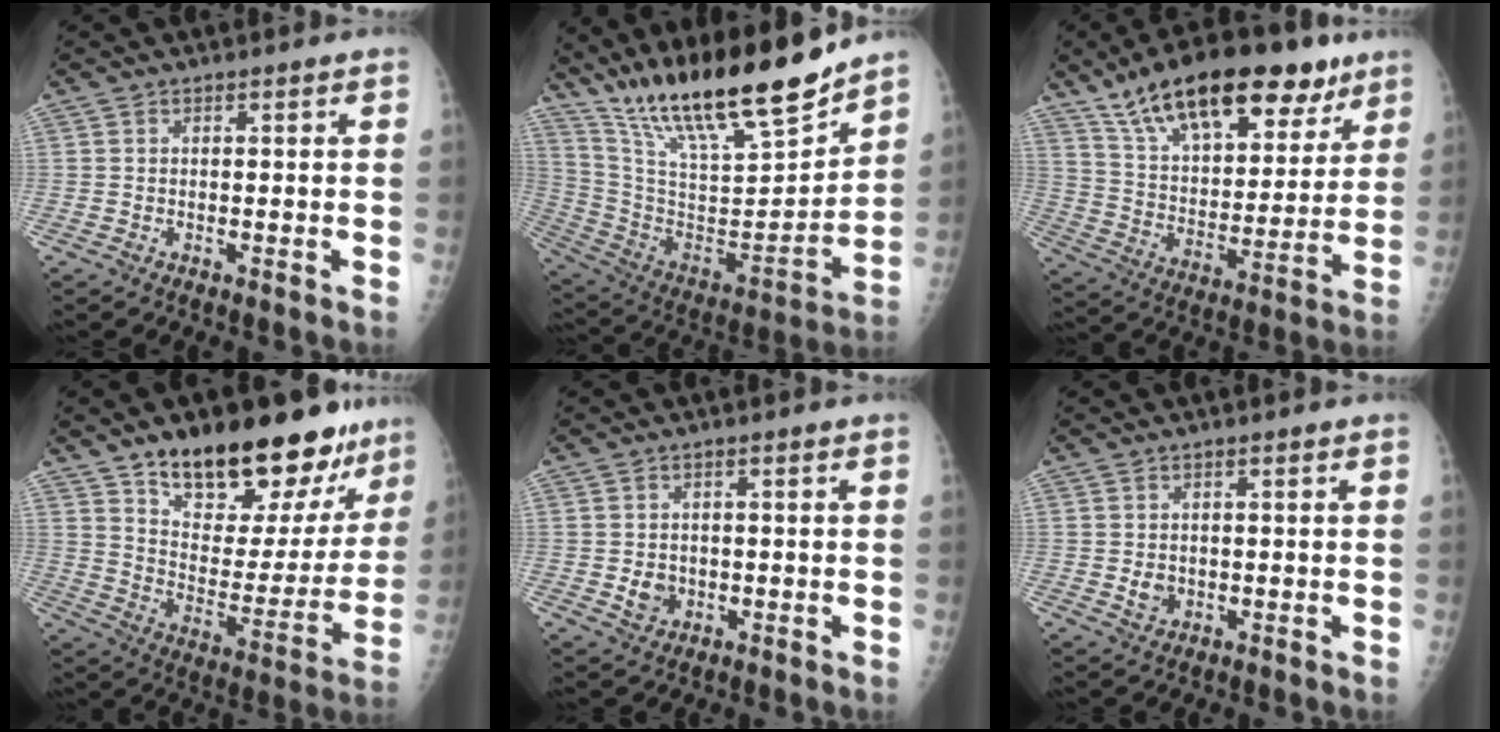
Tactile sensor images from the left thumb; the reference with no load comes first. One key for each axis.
{"total": 24.9, "fx": 20.0, "fy": 5.0, "fz": 13.9, "tx": -0.211, "ty": -0.095, "tz": 0.351}
{"total": 25.7, "fx": 16.5, "fy": 11.4, "fz": 16.2, "tx": -0.223, "ty": -0.035, "tz": 0.269}
{"total": 24.6, "fx": 17.6, "fy": 10.4, "fz": 13.7, "tx": -0.150, "ty": -0.091, "tz": 0.271}
{"total": 3.3, "fx": -0.5, "fy": 2.8, "fz": 1.6, "tx": -0.014, "ty": 0.001, "tz": -0.001}
{"total": 2.4, "fx": -0.2, "fy": 2.0, "fz": 1.3, "tx": -0.013, "ty": 0.000, "tz": 0.003}